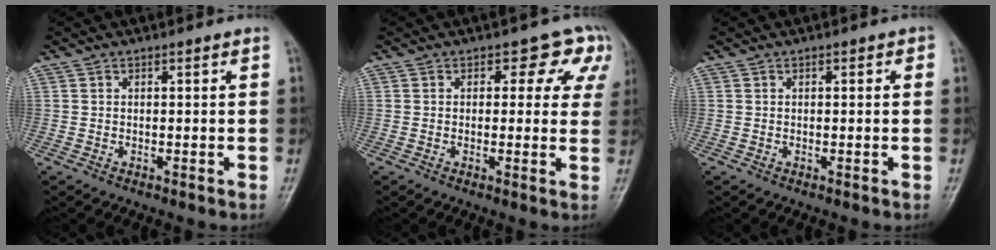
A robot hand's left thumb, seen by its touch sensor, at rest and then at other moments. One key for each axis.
{"total": 6.3, "fx": 2.9, "fy": 4.2, "fz": 3.6, "tx": 0.006, "ty": -0.006, "tz": 0.020}
{"total": 1.0, "fx": 0.2, "fy": 0.6, "fz": 0.8, "tx": -0.006, "ty": 0.002, "tz": 0.002}